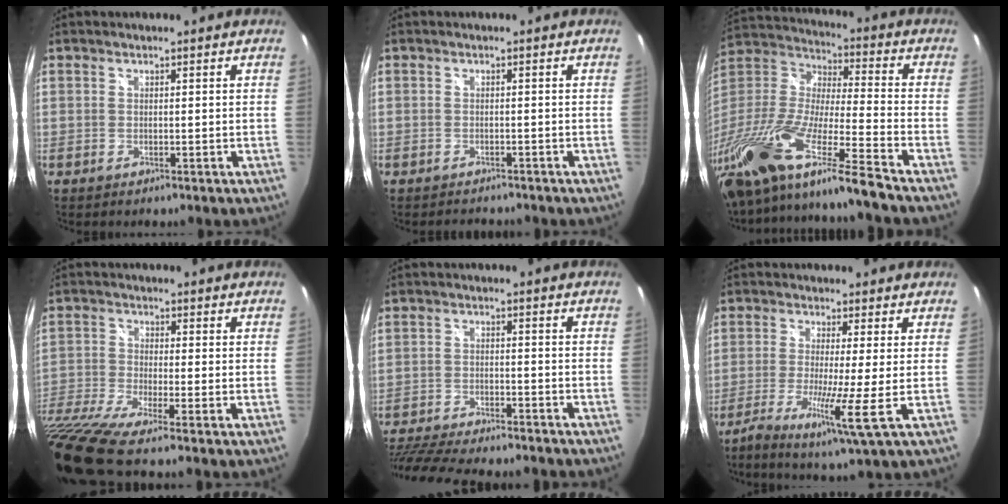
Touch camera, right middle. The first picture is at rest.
{"total": 2.6, "force": [-2.4, 0.8, 0.4], "torque": [-0.010, -0.001, -0.035]}
{"total": 26.6, "force": [-19.9, 1.1, 17.7], "torque": [-0.315, -0.068, -0.360]}
{"total": 12.2, "force": [-9.7, -0.2, 7.3], "torque": [-0.171, -0.043, -0.196]}
{"total": 18.6, "force": [-16.1, 3.6, 8.7], "torque": [-0.185, -0.037, -0.252]}
{"total": 9.2, "force": [-3.4, -0.9, 8.6], "torque": [-0.181, -0.026, -0.064]}